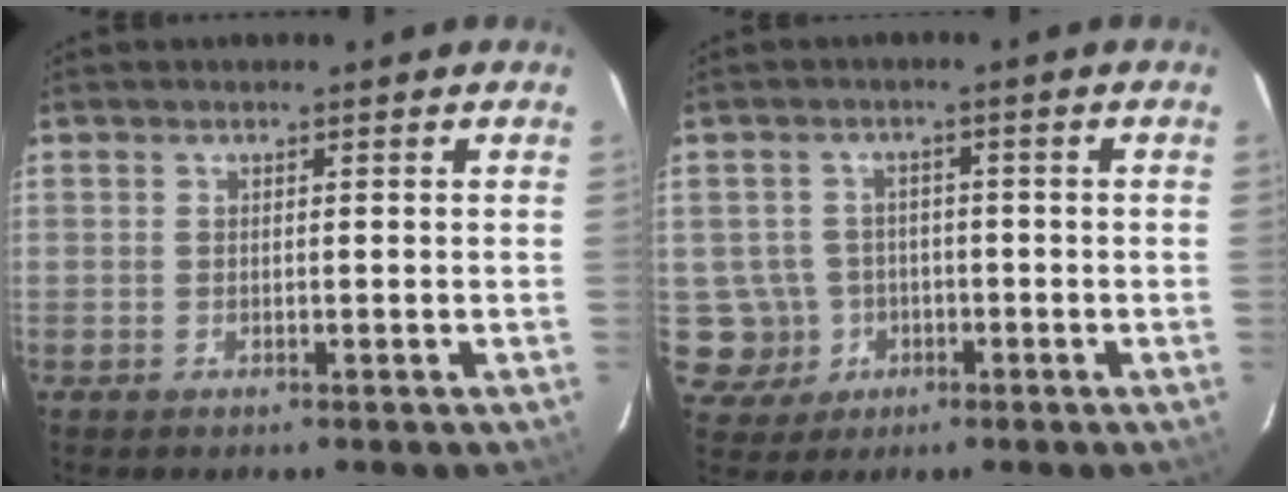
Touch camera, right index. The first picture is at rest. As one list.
[{"total": 6.3, "force": [-1.4, 6.1, 0.8], "torque": [-0.034, 0.018, -0.011]}]